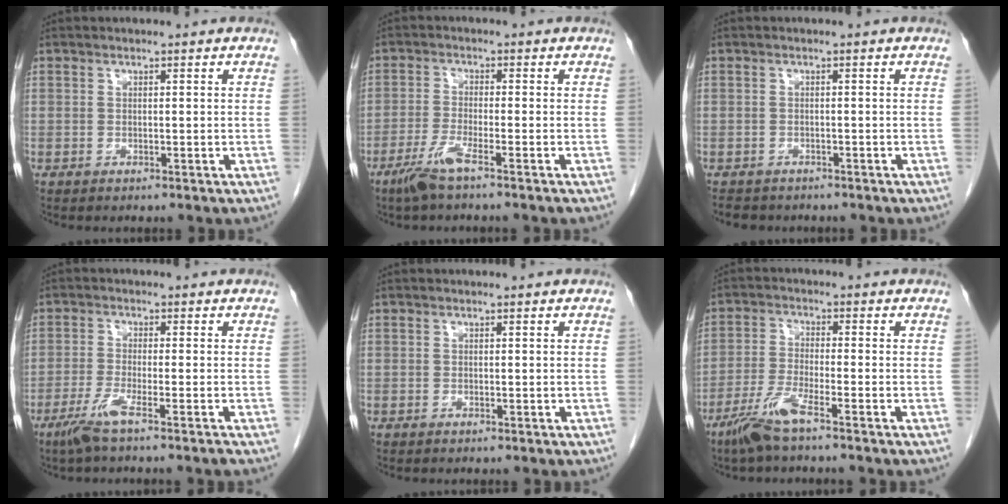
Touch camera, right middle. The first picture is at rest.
{"total": 4.5, "force": [-3.1, -0.3, 3.3], "torque": [-0.073, -0.011, -0.068]}
{"total": 4.3, "force": [-3.7, 2.0, 1.0], "torque": [-0.016, -0.002, -0.049]}
{"total": 4.6, "force": [-3.1, -0.8, 3.3], "torque": [-0.071, -0.013, -0.067]}
{"total": 0.0}
{"total": 5.8, "force": [-4.1, -0.1, 4.1], "torque": [-0.092, -0.014, -0.089]}